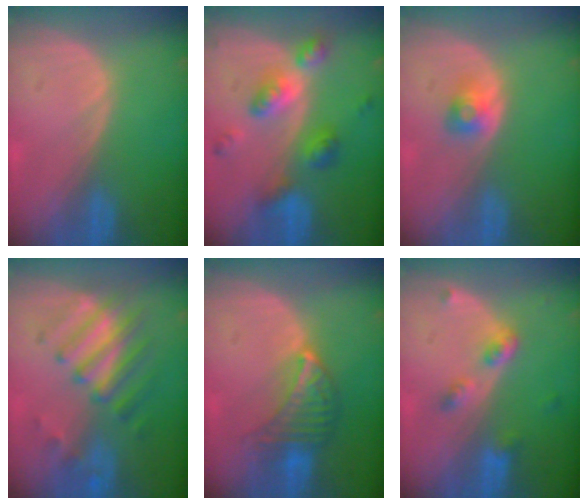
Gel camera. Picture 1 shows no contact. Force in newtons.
{"total": 7.2, "press": 7.2, "slide": 0.6}
{"total": 2.6, "press": 2.4, "slide": 1.0}
{"total": 7.8, "press": 7.3, "slide": 2.6}
{"total": 6.7, "press": 6.1, "slide": 2.8}
{"total": 4.3, "press": 3.9, "slide": 1.8}